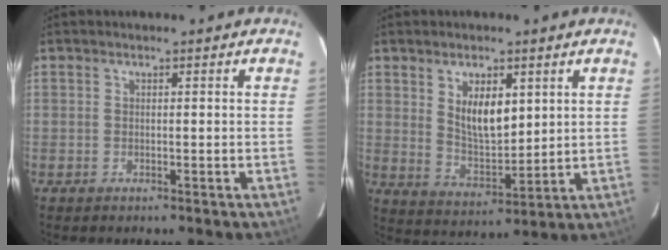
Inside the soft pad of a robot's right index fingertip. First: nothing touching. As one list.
[{"total": 8.7, "force": [3.3, 4.2, 6.8], "torque": [-0.117, -0.004, 0.073]}]